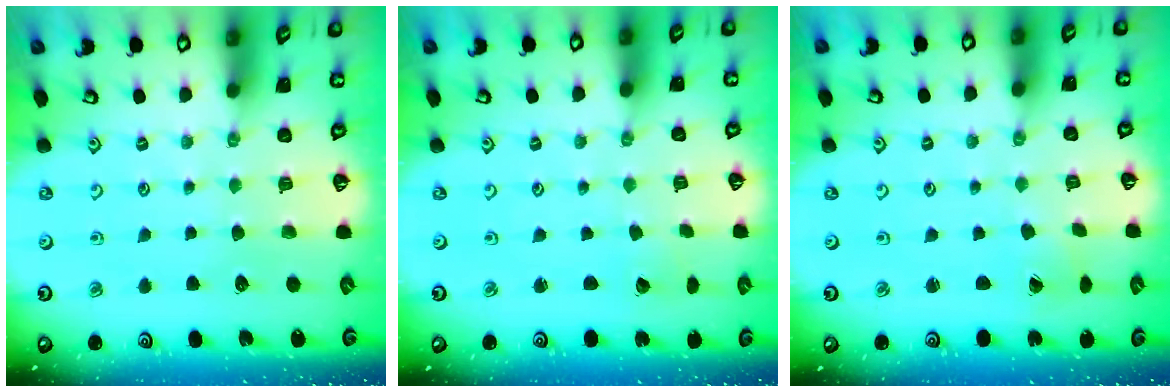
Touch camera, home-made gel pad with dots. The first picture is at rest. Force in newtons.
{"total": 1.0, "press": 1.0, "slide": 0.1}
{"total": 1.0, "press": 1.0, "slide": 0.1}